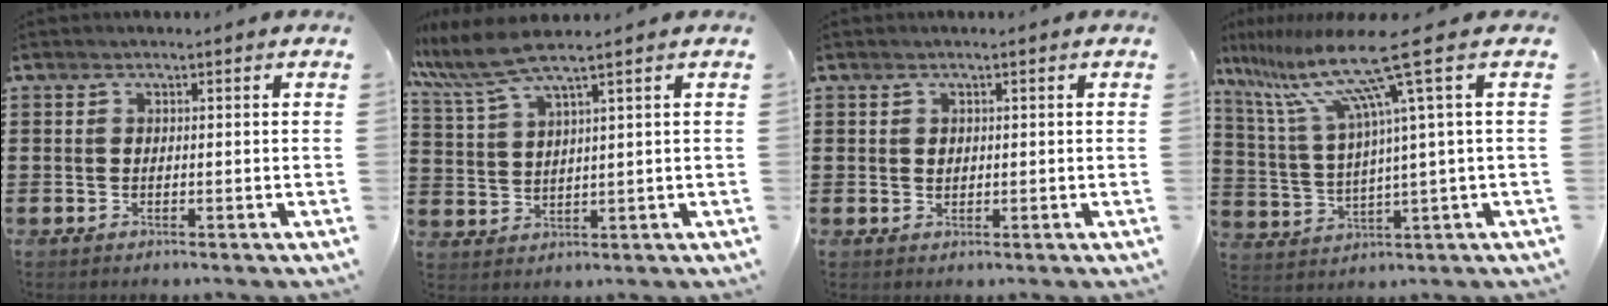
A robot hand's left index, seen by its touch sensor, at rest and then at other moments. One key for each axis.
{"total": 6.7, "fx": 5.2, "fy": 0.3, "fz": 4.2, "tx": -0.111, "ty": -0.020, "tz": 0.088}
{"total": 0.8, "fx": 0.3, "fy": 0.7, "fz": 0.4, "tx": -0.010, "ty": 0.005, "tz": 0.005}
{"total": 13.6, "fx": 6.8, "fy": 0.0, "fz": 11.8, "tx": -0.271, "ty": -0.028, "tz": 0.092}